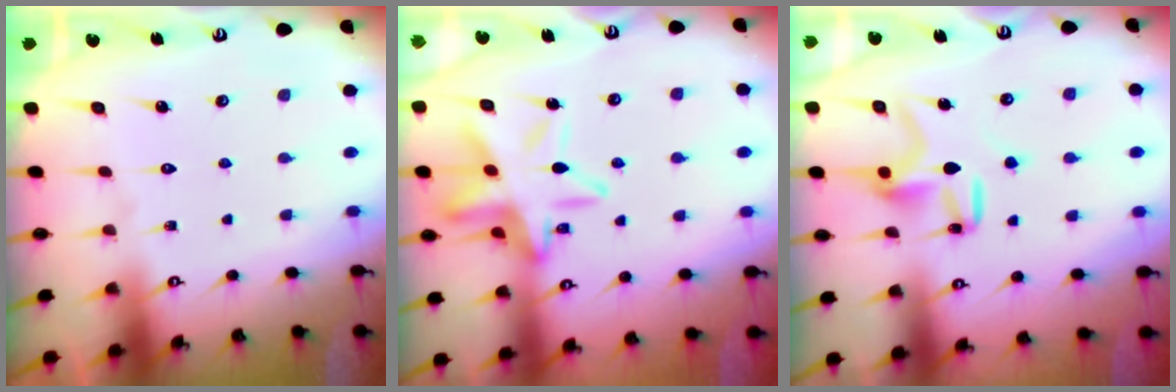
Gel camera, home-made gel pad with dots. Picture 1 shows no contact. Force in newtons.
{"total": 14.9, "press": 14.9, "slide": 1.5}
{"total": 9.7, "press": 9.7, "slide": 0.2}